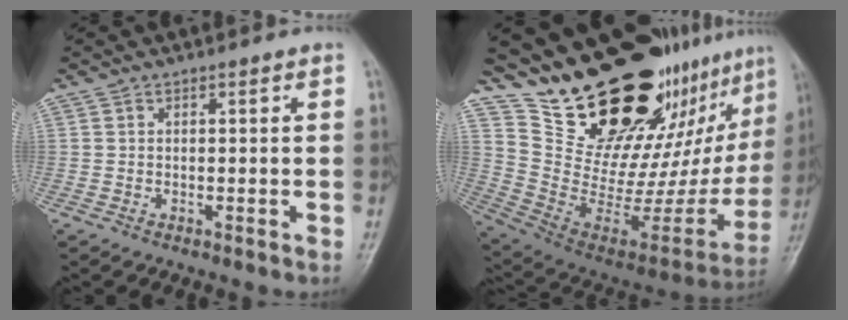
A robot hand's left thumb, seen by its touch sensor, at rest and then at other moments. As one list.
[{"total": 30.8, "force": [21.2, 12.1, 18.8], "torque": [-0.244, -0.117, 0.345]}]